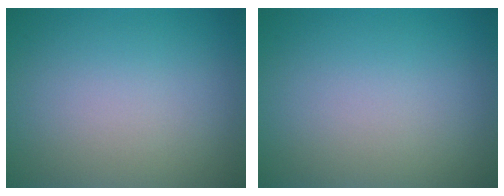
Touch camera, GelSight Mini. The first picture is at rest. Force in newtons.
{"total": 0.0}